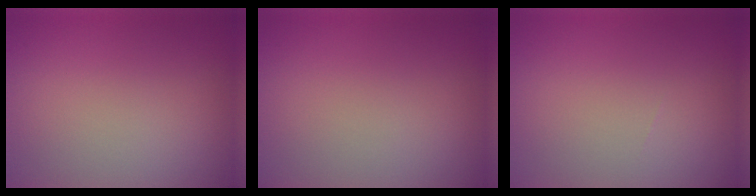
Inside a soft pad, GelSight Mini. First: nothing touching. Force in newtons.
{"total": 0.0}
{"total": 0.0}